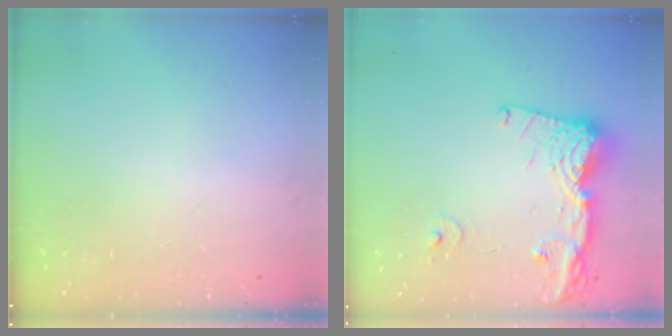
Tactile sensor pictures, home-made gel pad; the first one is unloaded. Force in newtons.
{"total": 16.5, "press": 16.4, "slide": 2.1}